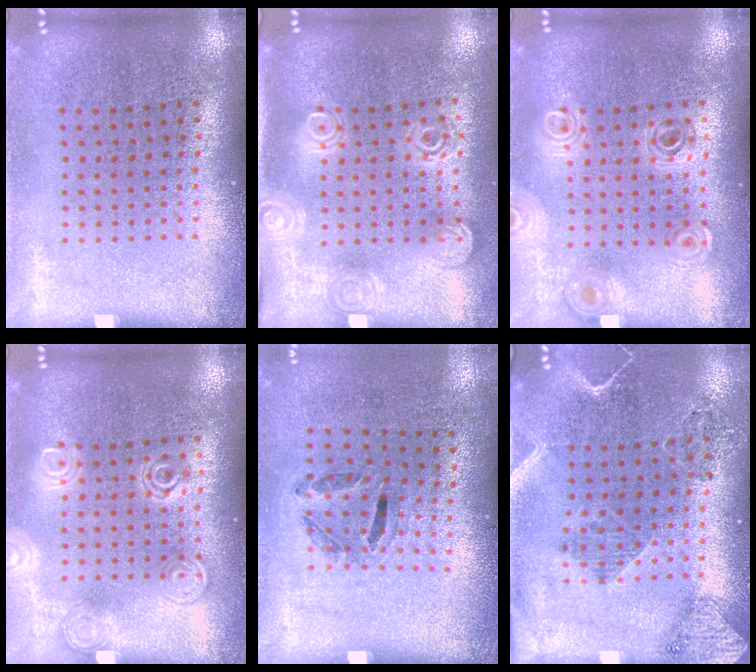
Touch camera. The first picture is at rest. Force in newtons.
{"total": 1.7, "press": 1.3, "slide": 1.1}
{"total": 0.8, "press": 0.8, "slide": 0.1}
{"total": 1.2, "press": 1.2, "slide": 0.1}
{"total": 1.3, "press": 0.7, "slide": 1.1}
{"total": 1.8, "press": 1.6, "slide": 0.8}